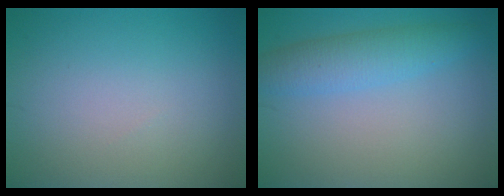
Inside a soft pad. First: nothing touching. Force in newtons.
{"total": 3.5, "press": 3.5, "slide": 0.0}